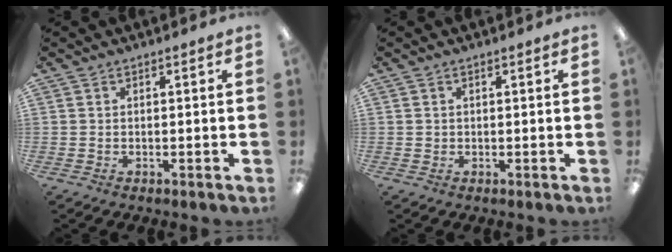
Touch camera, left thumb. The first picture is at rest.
{"total": 0.5, "force": [0.2, 0.5, 0.1], "torque": [-0.002, 0.003, 0.002]}